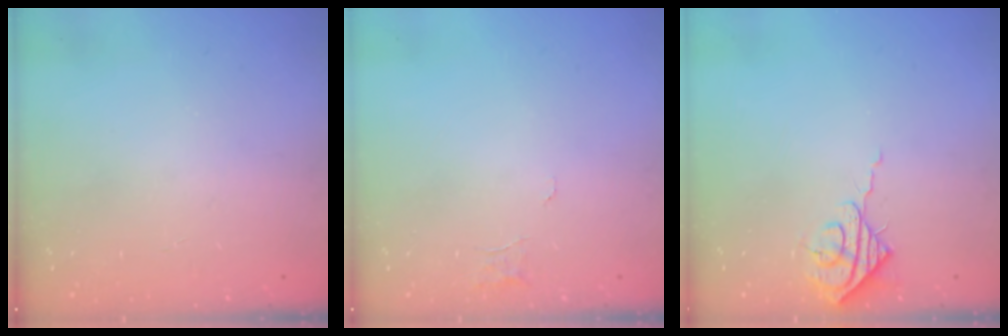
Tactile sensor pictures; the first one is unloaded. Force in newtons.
{"total": 3.7, "press": 3.7, "slide": 0.3}
{"total": 7.4, "press": 7.4, "slide": 0.7}